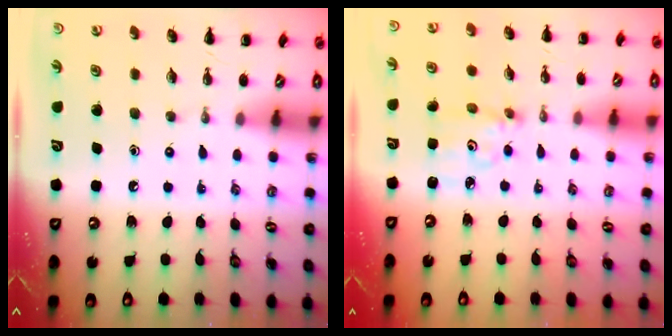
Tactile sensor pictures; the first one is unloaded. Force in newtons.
{"total": 3.5, "press": 3.5, "slide": 0.1}